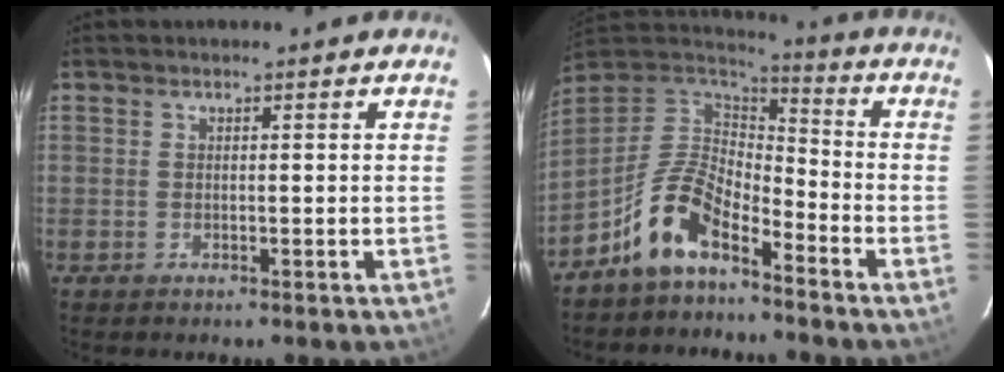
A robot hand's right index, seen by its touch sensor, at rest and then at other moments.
{"total": 11.9, "force": [-7.9, 4.8, 7.5], "torque": [-0.163, 0.018, -0.159]}